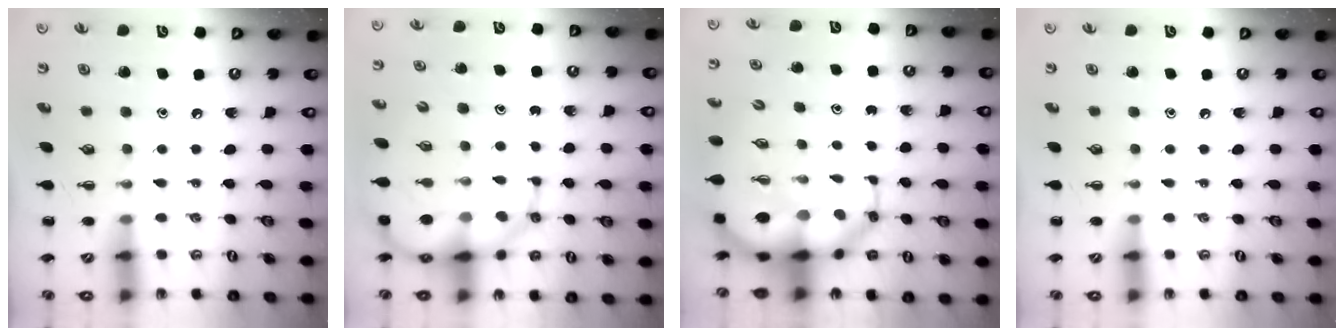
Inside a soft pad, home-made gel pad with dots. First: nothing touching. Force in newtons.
{"total": 14.2, "press": 13.6, "slide": 3.9}
{"total": 11.9, "press": 11.5, "slide": 3.3}
{"total": 0.0}